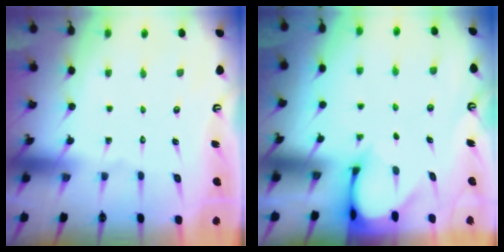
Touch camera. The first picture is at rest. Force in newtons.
{"total": 3.2, "press": 3.2, "slide": 0.2}